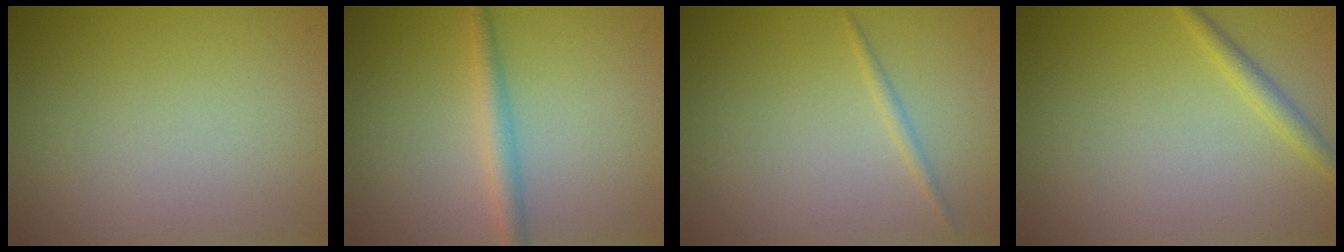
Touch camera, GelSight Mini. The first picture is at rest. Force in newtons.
{"total": 2.2, "press": 2.2, "slide": 0.1}
{"total": 0.8, "press": 0.8, "slide": 0.0}
{"total": 1.5, "press": 1.5, "slide": 0.0}